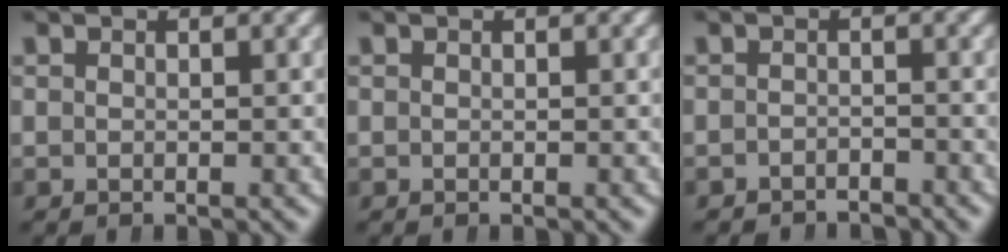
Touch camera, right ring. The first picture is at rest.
{"total": 0.0}
{"total": 2.3, "force": [-2.3, 0.1, -0.2], "torque": [0.002, -0.015, -0.033]}